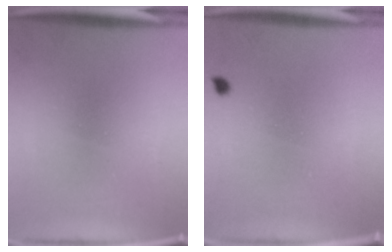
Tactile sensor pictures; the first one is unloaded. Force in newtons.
{"total": 0.7}